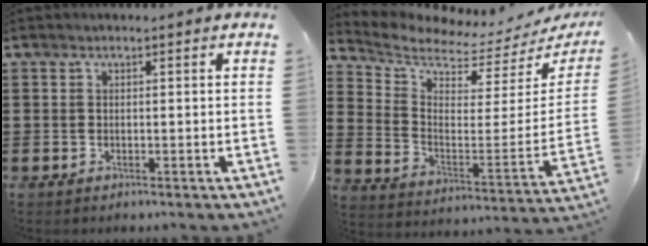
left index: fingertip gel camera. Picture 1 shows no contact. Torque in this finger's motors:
{"motor_torque": [1.09, -1.05, -0.04, -0.03]}